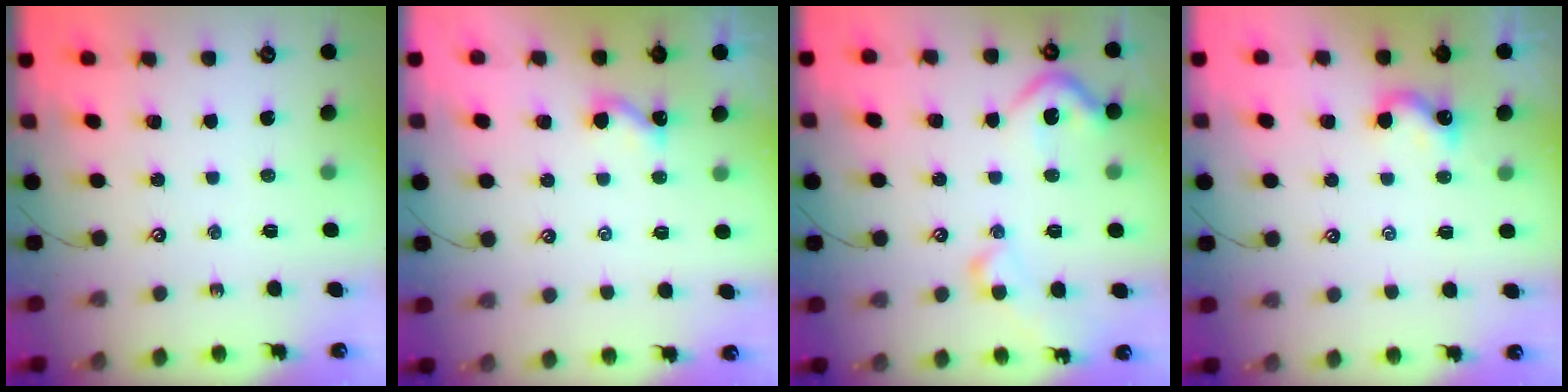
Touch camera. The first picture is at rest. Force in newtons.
{"total": 3.4, "press": 3.4, "slide": 0.2}
{"total": 8.2, "press": 8.1, "slide": 1.3}
{"total": 1.3, "press": 1.2, "slide": 0.4}